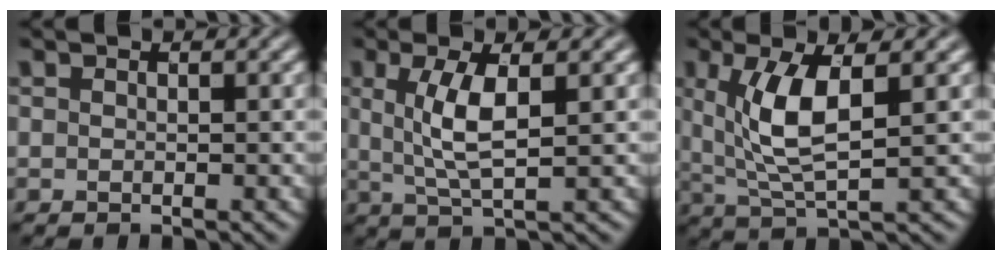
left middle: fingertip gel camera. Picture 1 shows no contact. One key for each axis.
{"total": 4.6, "fx": 0.5, "fy": 1.3, "fz": 4.3, "tx": -0.094, "ty": 0.001, "tz": 0.015}
{"total": 6.0, "fx": 1.1, "fy": 2.1, "fz": 5.5, "tx": -0.122, "ty": -0.006, "tz": 0.029}